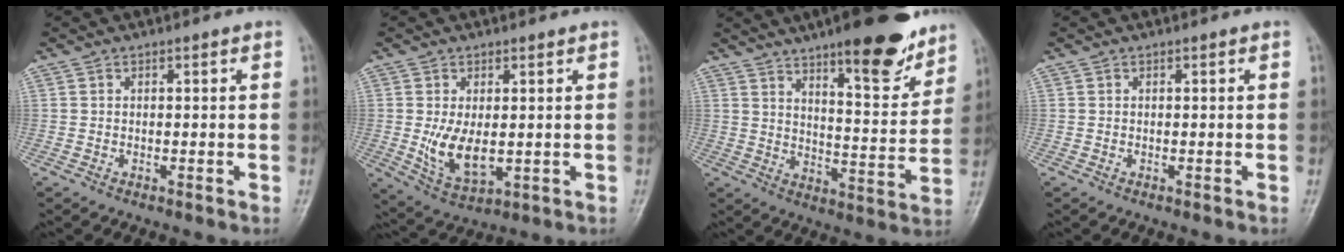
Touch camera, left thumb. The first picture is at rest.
{"total": 7.7, "force": [0.1, 4.3, 6.4], "torque": [-0.107, -0.020, 0.016]}
{"total": 17.2, "force": [11.9, 4.6, 11.6], "torque": [-0.130, -0.071, 0.178]}
{"total": 0.0}